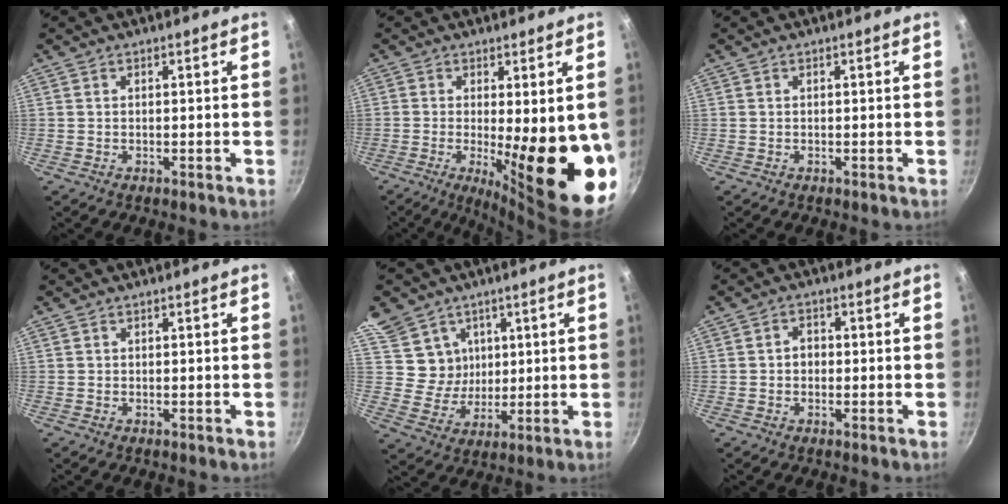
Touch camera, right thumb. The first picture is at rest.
{"total": 18.4, "force": [-2.2, 5.6, 17.4], "torque": [-0.211, -0.036, -0.016]}
{"total": 0.0}
{"total": 0.0}
{"total": 10.1, "force": [4.7, 8.5, 3.0], "torque": [-0.032, -0.029, 0.095]}
{"total": 2.4, "force": [-0.2, 2.0, 1.3], "torque": [-0.008, 0.010, -0.005]}